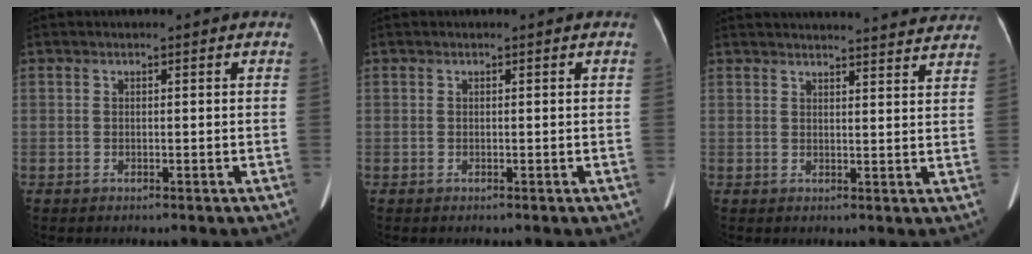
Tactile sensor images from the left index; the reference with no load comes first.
{"total": 0.0}
{"total": 19.8, "force": [19.1, 2.1, 4.8], "torque": [-0.056, -0.003, 0.226]}